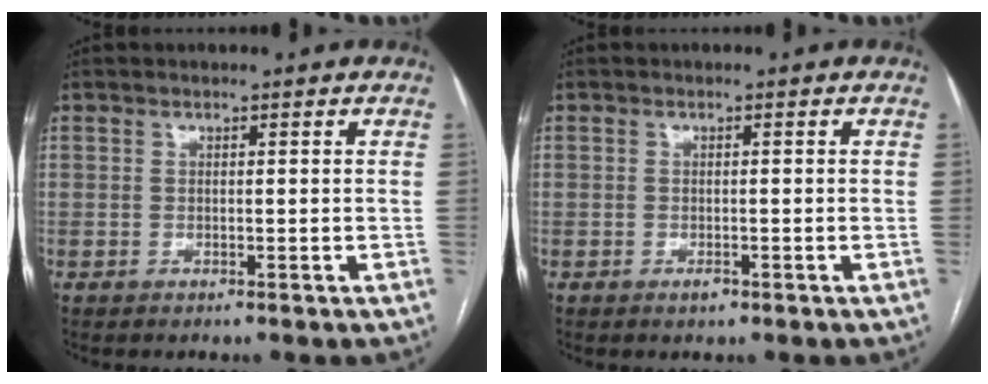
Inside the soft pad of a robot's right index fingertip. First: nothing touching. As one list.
[{"total": 1.1, "force": [-0.6, 0.6, 0.6], "torque": [-0.008, 0.001, -0.007]}]